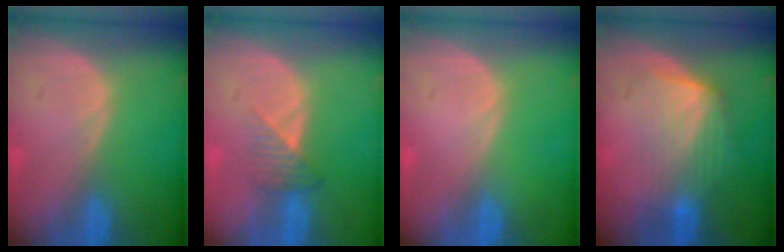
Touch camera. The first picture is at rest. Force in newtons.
{"total": 3.3, "press": 3.0, "slide": 1.5}
{"total": 0.0}
{"total": 6.3, "press": 6.1, "slide": 1.6}